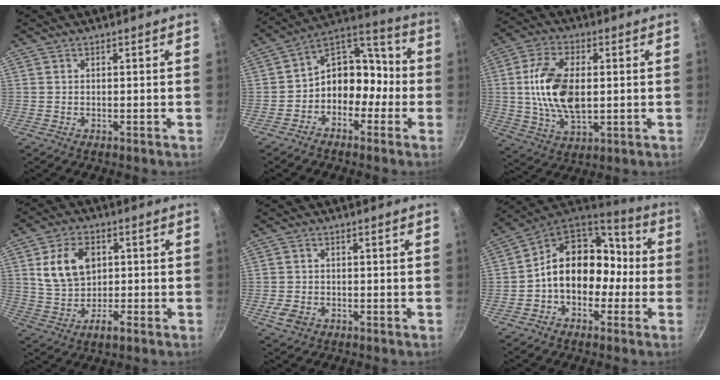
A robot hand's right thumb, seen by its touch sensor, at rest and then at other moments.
{"total": 11.7, "force": [-2.6, 8.3, 7.8], "torque": [-0.075, 0.052, -0.061]}
{"total": 14.5, "force": [0.9, 7.8, 12.2], "torque": [-0.233, -0.001, 0.020]}
{"total": 10.4, "force": [1.8, 7.1, 7.3], "torque": [-0.118, 0.002, 0.036]}
{"total": 3.0, "force": [-1.3, 2.2, 1.6], "torque": [-0.030, 0.002, -0.020]}
{"total": 16.1, "force": [-2.2, 11.5, 10.9], "torque": [-0.130, 0.054, -0.050]}